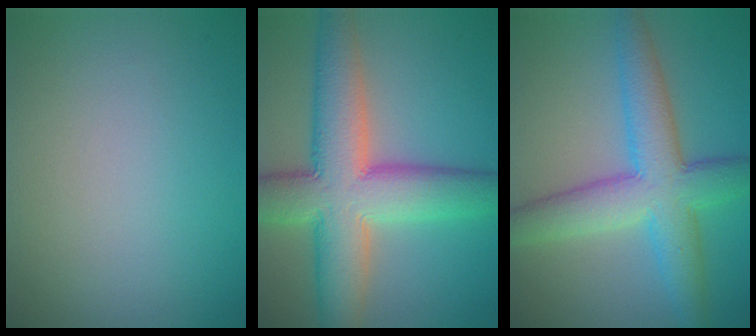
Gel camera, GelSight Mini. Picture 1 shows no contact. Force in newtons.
{"total": 10.5, "press": 10.5, "slide": 0.6}
{"total": 7.2, "press": 7.2, "slide": 0.1}